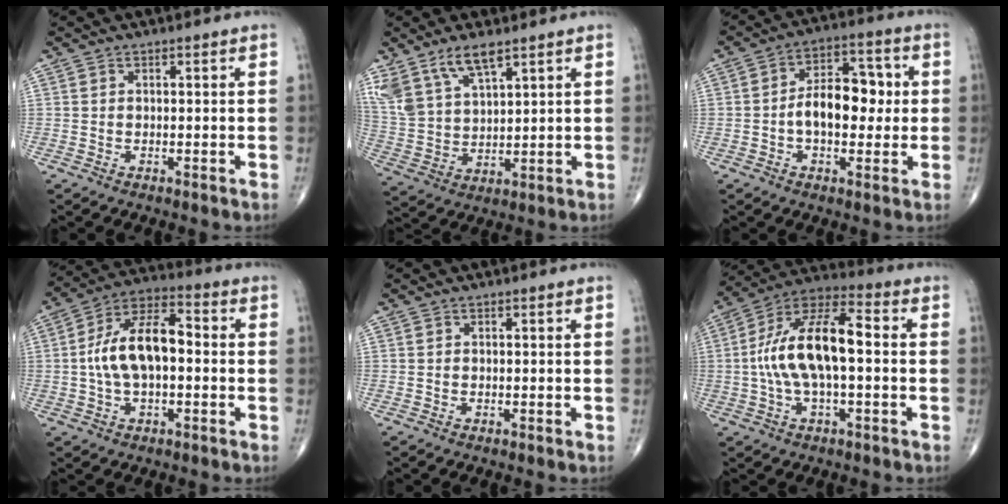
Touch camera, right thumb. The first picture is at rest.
{"total": 11.2, "force": [7.7, 4.4, 6.8], "torque": [-0.130, -0.023, 0.165]}
{"total": 11.2, "force": [-0.3, 6.7, 8.9], "torque": [-0.115, 0.029, -0.011]}
{"total": 13.3, "force": [-0.3, 6.8, 11.4], "torque": [-0.208, 0.038, -0.013]}
{"total": 0.0}
{"total": 16.0, "force": [-0.3, 6.6, 14.6], "torque": [-0.280, 0.044, -0.012]}